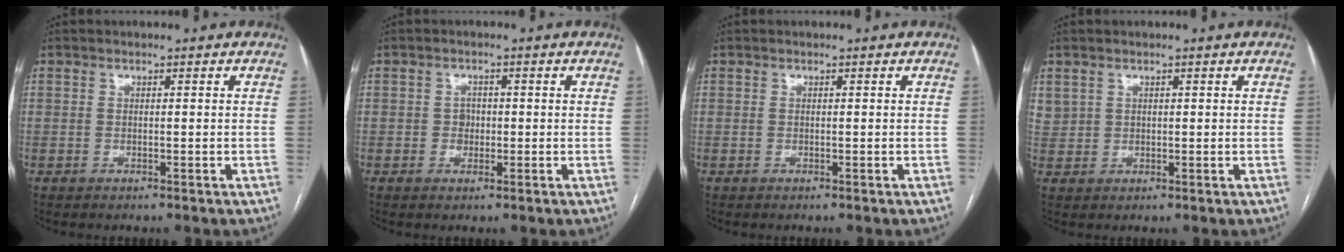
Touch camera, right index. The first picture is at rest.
{"total": 1.9, "force": [-0.1, 1.7, 0.9], "torque": [-0.010, 0.005, -0.002]}
{"total": 0.0}
{"total": 2.5, "force": [1.5, 1.9, 0.5], "torque": [-0.005, 0.007, 0.035]}